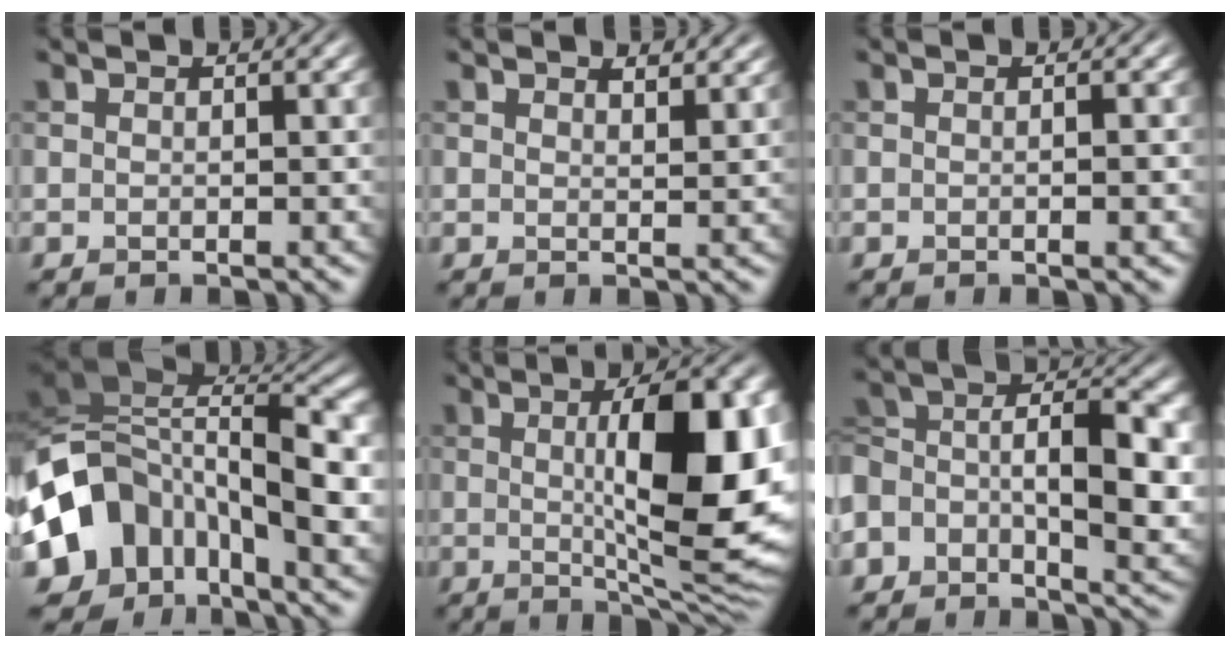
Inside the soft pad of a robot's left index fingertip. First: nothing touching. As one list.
[{"total": 1.9, "force": [1.5, 0.6, 0.9], "torque": [-0.013, -0.005, 0.029]}, {"total": 1.6, "force": [-0.1, 0.5, 1.5], "torque": [-0.011, -0.002, -0.006]}, {"total": 12.7, "force": [-3.5, 8.1, 9.1], "torque": [-0.157, 0.006, -0.072]}, {"total": 14.0, "force": [1.0, 4.1, 13.3], "torque": [-0.172, 0.002, 0.014]}, {"total": 11.2, "force": [-1.2, 6.8, 8.8], "torque": [-0.145, 0.012, -0.026]}]